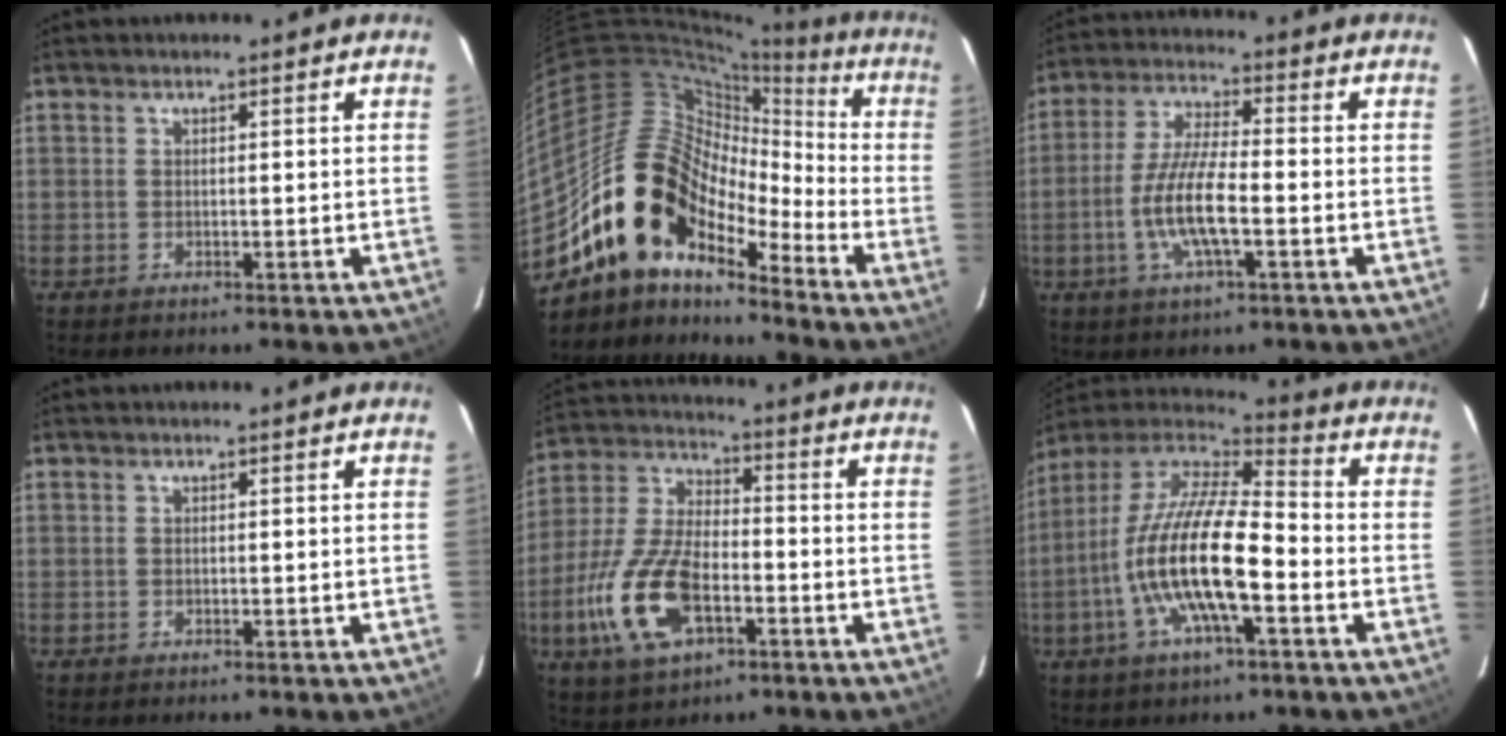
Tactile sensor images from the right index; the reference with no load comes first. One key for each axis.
{"total": 16.8, "fx": -11.2, "fy": 9.4, "fz": 8.2, "tx": -0.156, "ty": 0.015, "tz": -0.213}
{"total": 10.5, "fx": -3.0, "fy": 2.4, "fz": 9.8, "tx": -0.200, "ty": -0.002, "tz": -0.059}
{"total": 0.0}
{"total": 16.3, "fx": -6.0, "fy": 8.1, "fz": 12.8, "tx": -0.291, "ty": -0.004, "tz": -0.109}
{"total": 19.0, "fx": -5.3, "fy": 5.3, "fz": 17.5, "tx": -0.330, "ty": -0.015, "tz": -0.108}